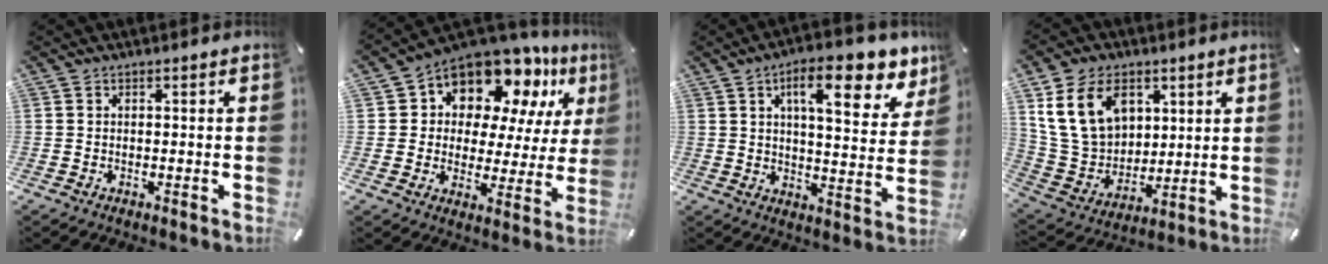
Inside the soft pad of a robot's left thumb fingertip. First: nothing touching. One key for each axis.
{"total": 13.0, "fx": 9.7, "fy": 7.3, "fz": 4.6, "tx": -0.088, "ty": -0.078, "tz": 0.175}
{"total": 15.7, "fx": 8.8, "fy": 5.5, "fz": 11.8, "tx": -0.166, "ty": -0.039, "tz": 0.137}
{"total": 16.0, "fx": 6.6, "fy": 12.0, "fz": 8.3, "tx": -0.189, "ty": -0.010, "tz": 0.128}